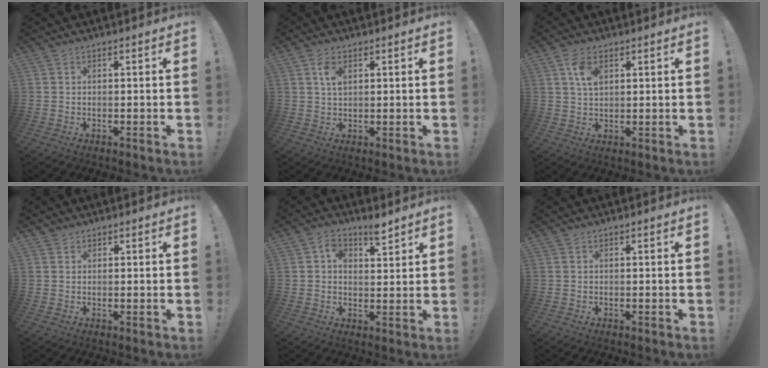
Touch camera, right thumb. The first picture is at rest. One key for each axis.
{"total": 4.1, "fx": 1.8, "fy": 2.1, "fz": 3.0, "tx": -0.048, "ty": -0.004, "tz": 0.029}
{"total": 5.7, "fx": 2.5, "fy": 3.2, "fz": 4.0, "tx": -0.058, "ty": -0.006, "tz": 0.043}
{"total": 1.2, "fx": 0.8, "fy": 0.9, "fz": 0.0, "tx": 0.001, "ty": 0.002, "tz": 0.017}
{"total": 5.4, "fx": 3.4, "fy": 3.1, "fz": 2.8, "tx": -0.024, "ty": -0.022, "tz": 0.056}
{"total": 0.0}